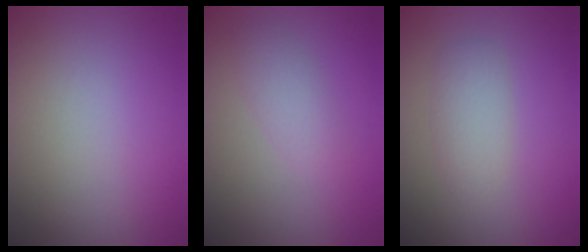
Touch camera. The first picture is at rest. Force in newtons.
{"total": 1.8, "press": 1.8, "slide": 0.1}
{"total": 2.0, "press": 2.0, "slide": 0.2}